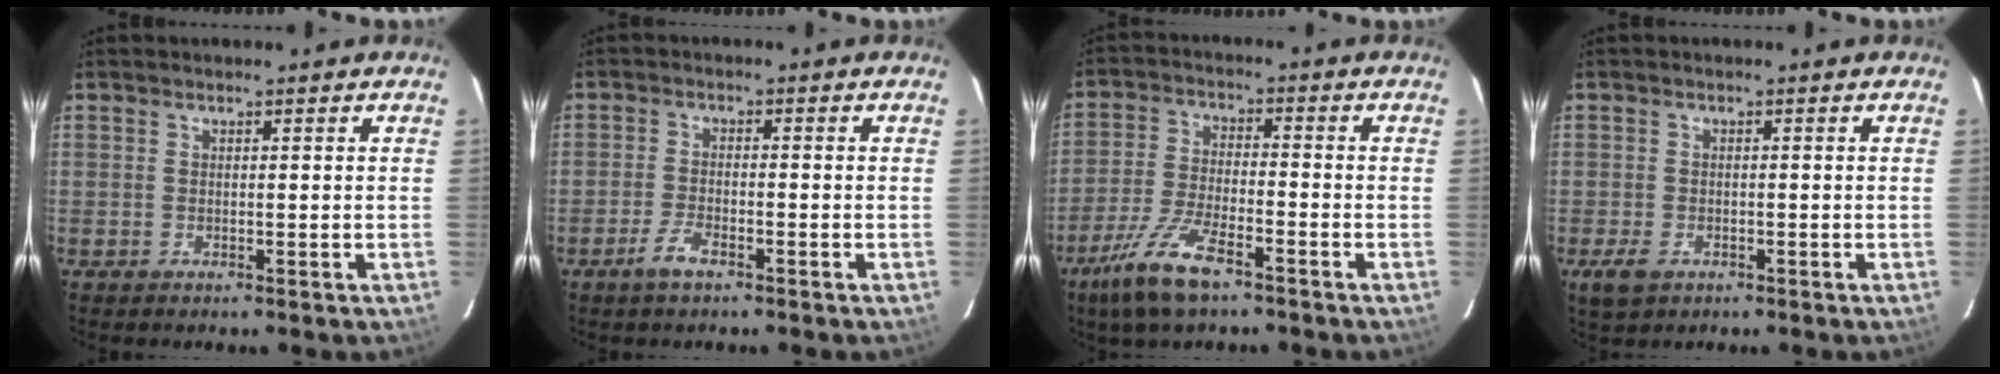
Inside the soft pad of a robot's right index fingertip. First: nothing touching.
{"total": 3.8, "force": [-2.6, 1.2, 2.4], "torque": [-0.063, -0.002, -0.052]}
{"total": 11.1, "force": [-7.4, 3.1, 7.7], "torque": [-0.174, -0.014, -0.141]}
{"total": 3.8, "force": [-1.9, 2.7, 2.0], "torque": [-0.043, -0.006, -0.029]}